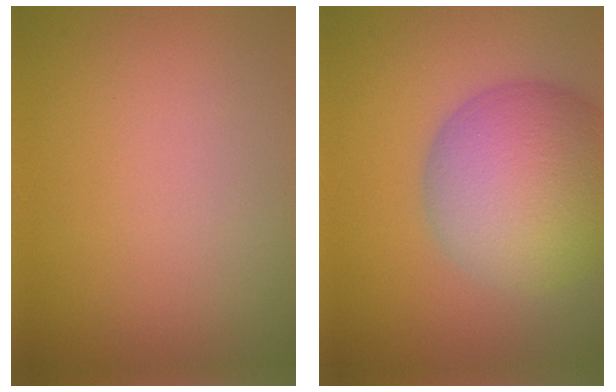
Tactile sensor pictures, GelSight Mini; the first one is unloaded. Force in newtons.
{"total": 11.0, "press": 11.0, "slide": 0.7}